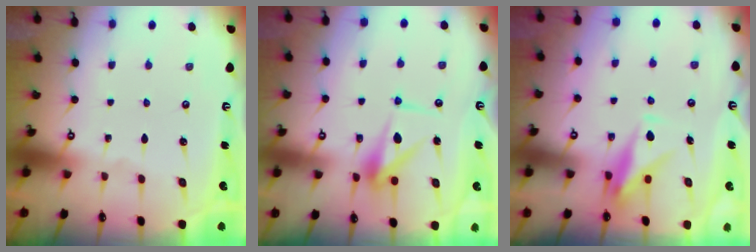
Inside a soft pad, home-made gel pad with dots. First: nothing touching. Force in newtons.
{"total": 9.9, "press": 9.9, "slide": 0.2}
{"total": 9.5, "press": 9.5, "slide": 0.3}